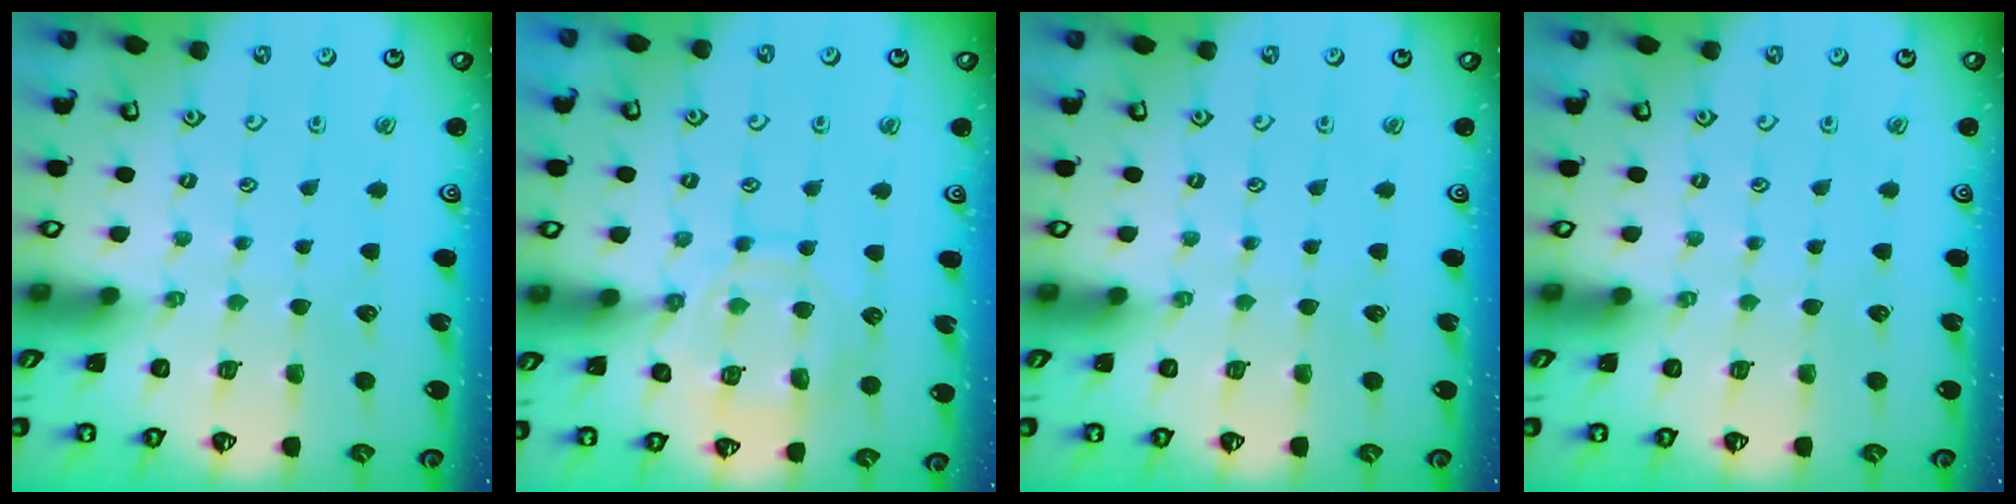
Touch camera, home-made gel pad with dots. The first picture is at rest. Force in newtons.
{"total": 13.4, "press": 13.3, "slide": 1.2}
{"total": 0.0}
{"total": 0.0}